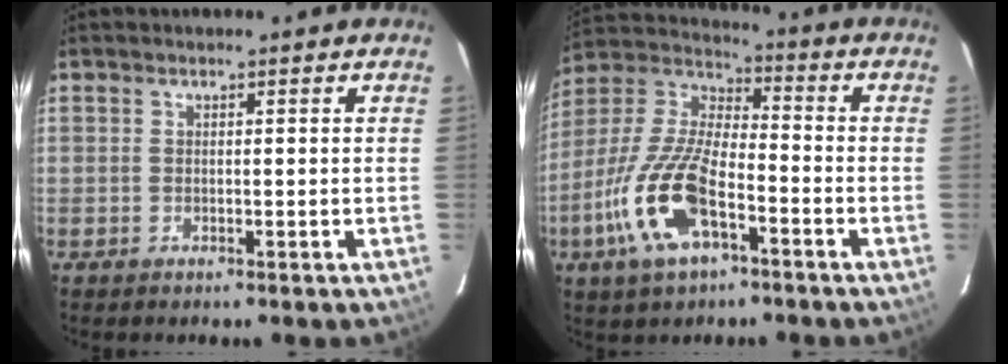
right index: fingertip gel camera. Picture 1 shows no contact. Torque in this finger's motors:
{"motor_torque": [1.77, -0.37, 1.06, 0.21]}